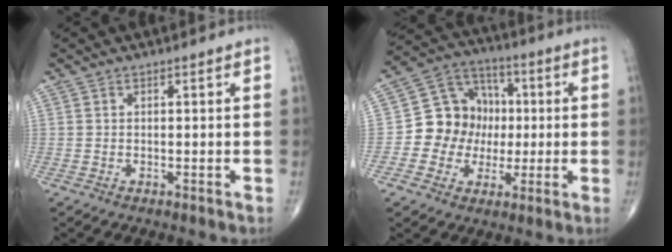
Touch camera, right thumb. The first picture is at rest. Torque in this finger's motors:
{"motor_torque": [0.52, 0.48, 0.60, -0.08, 0.02]}